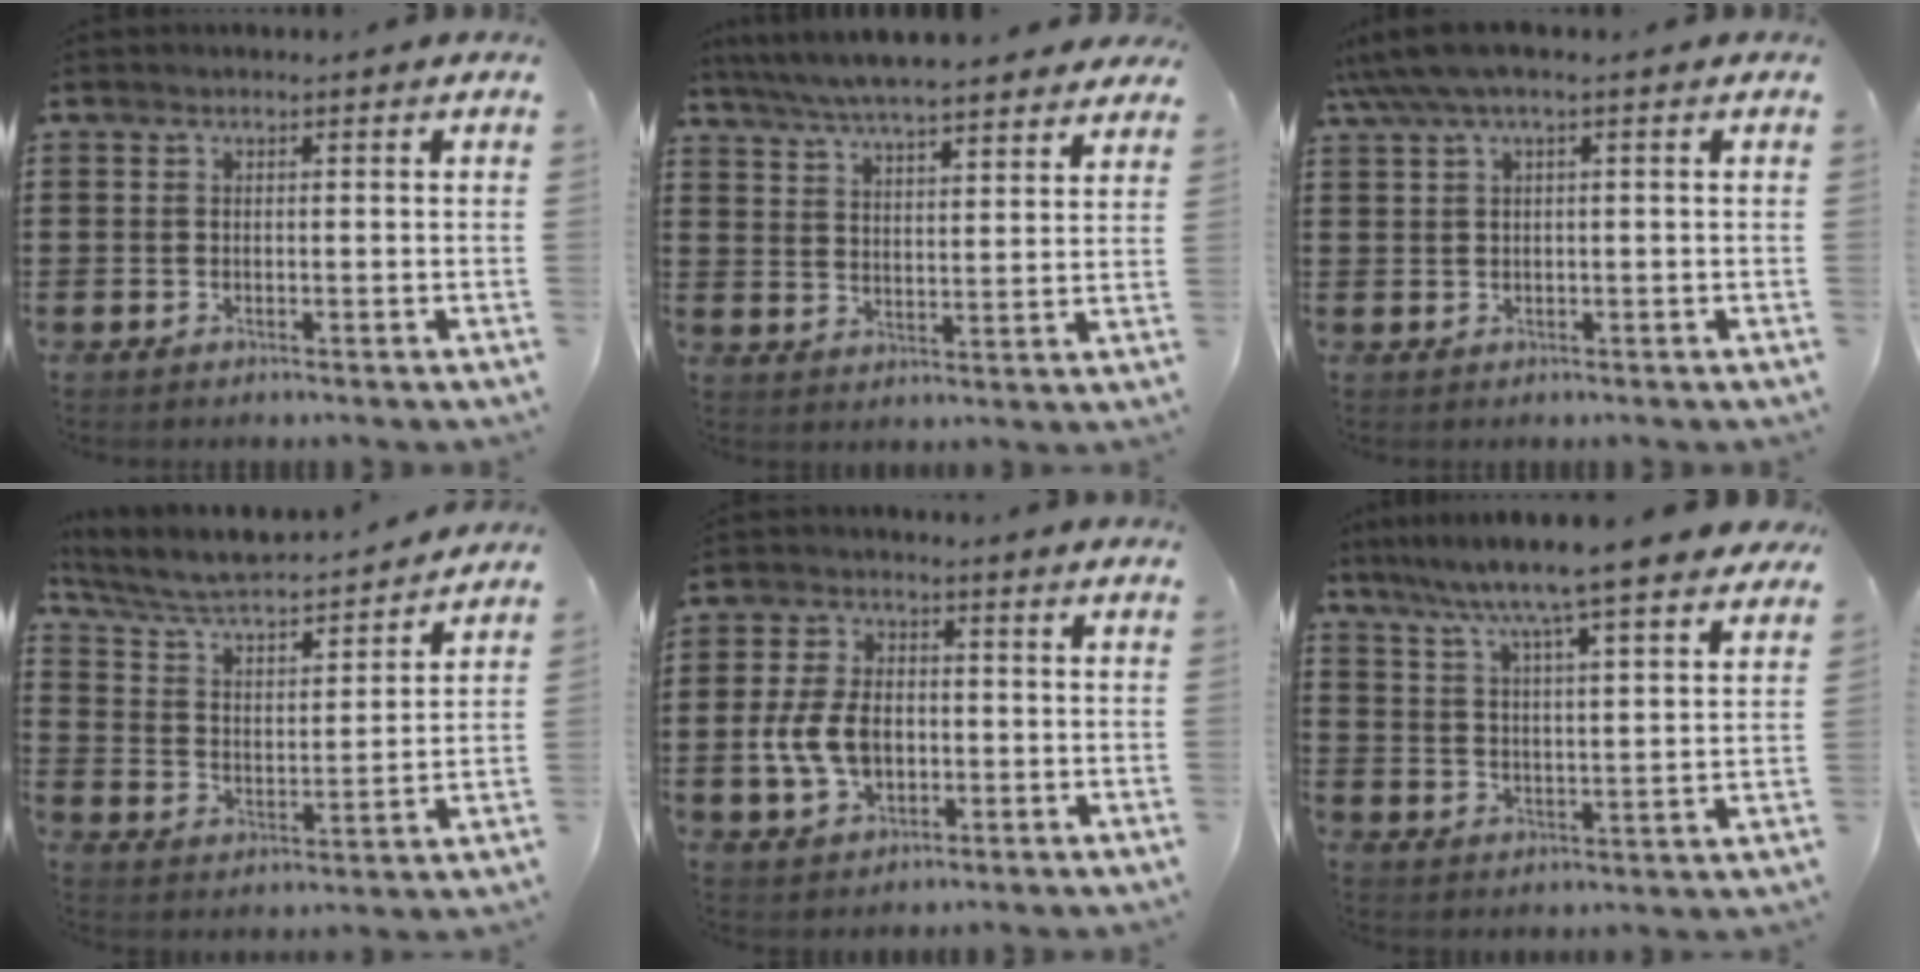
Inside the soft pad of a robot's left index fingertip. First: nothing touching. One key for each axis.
{"total": 5.9, "fx": 5.7, "fy": 0.1, "fz": 1.7, "tx": -0.057, "ty": -0.027, "tz": 0.099}
{"total": 2.8, "fx": 1.0, "fy": 0.4, "fz": 2.6, "tx": -0.064, "ty": -0.005, "tz": 0.012}
{"total": 5.4, "fx": 4.9, "fy": 0.6, "fz": 2.2, "tx": -0.065, "ty": -0.040, "tz": 0.077}
{"total": 7.3, "fx": -1.2, "fy": 4.8, "fz": 5.3, "tx": -0.131, "ty": 0.001, "tz": -0.028}
{"total": 7.4, "fx": 6.6, "fy": -0.8, "fz": 3.3, "tx": -0.092, "ty": -0.043, "tz": 0.106}